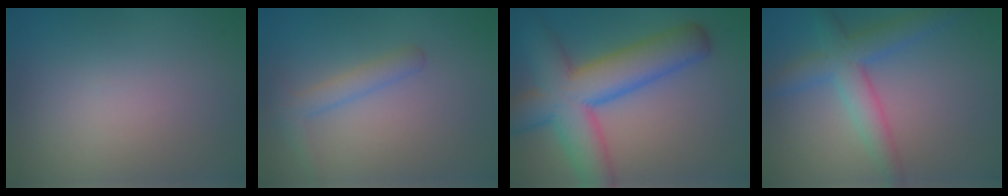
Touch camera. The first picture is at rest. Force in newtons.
{"total": 2.0, "press": 1.9, "slide": 0.1}
{"total": 9.9, "press": 9.9, "slide": 0.4}
{"total": 4.5, "press": 4.5, "slide": 0.1}